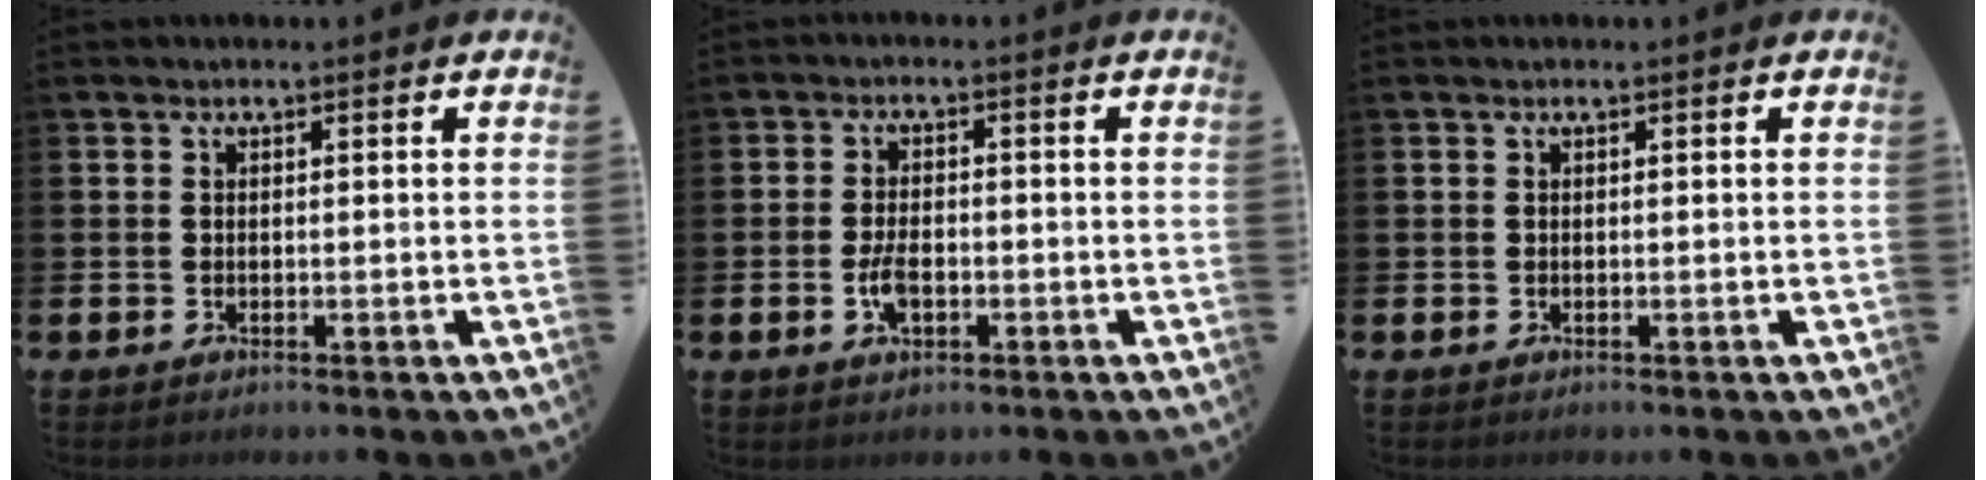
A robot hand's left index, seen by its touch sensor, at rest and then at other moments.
{"total": 3.6, "force": [-1.0, 1.9, 2.9], "torque": [-0.053, 0.005, -0.016]}
{"total": 0.0}